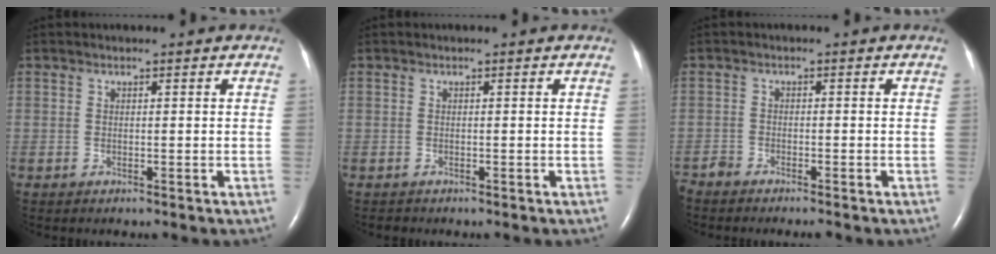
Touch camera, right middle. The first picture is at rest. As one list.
[{"total": 0.5, "force": [-0.5, 0.1, -0.1], "torque": [-0.008, -0.002, -0.009]}, {"total": 3.5, "force": [-3.3, 0.3, 1.0], "torque": [-0.013, -0.010, -0.056]}]